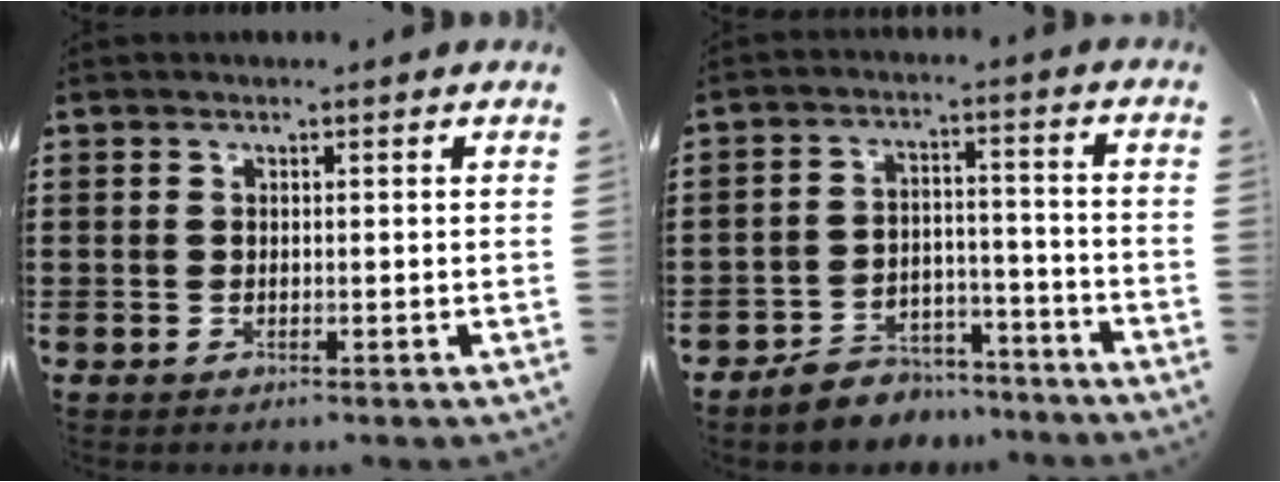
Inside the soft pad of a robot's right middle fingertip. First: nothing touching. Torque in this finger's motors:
{"motor_torque": [0.91, -0.38, 0.16, 0.13]}